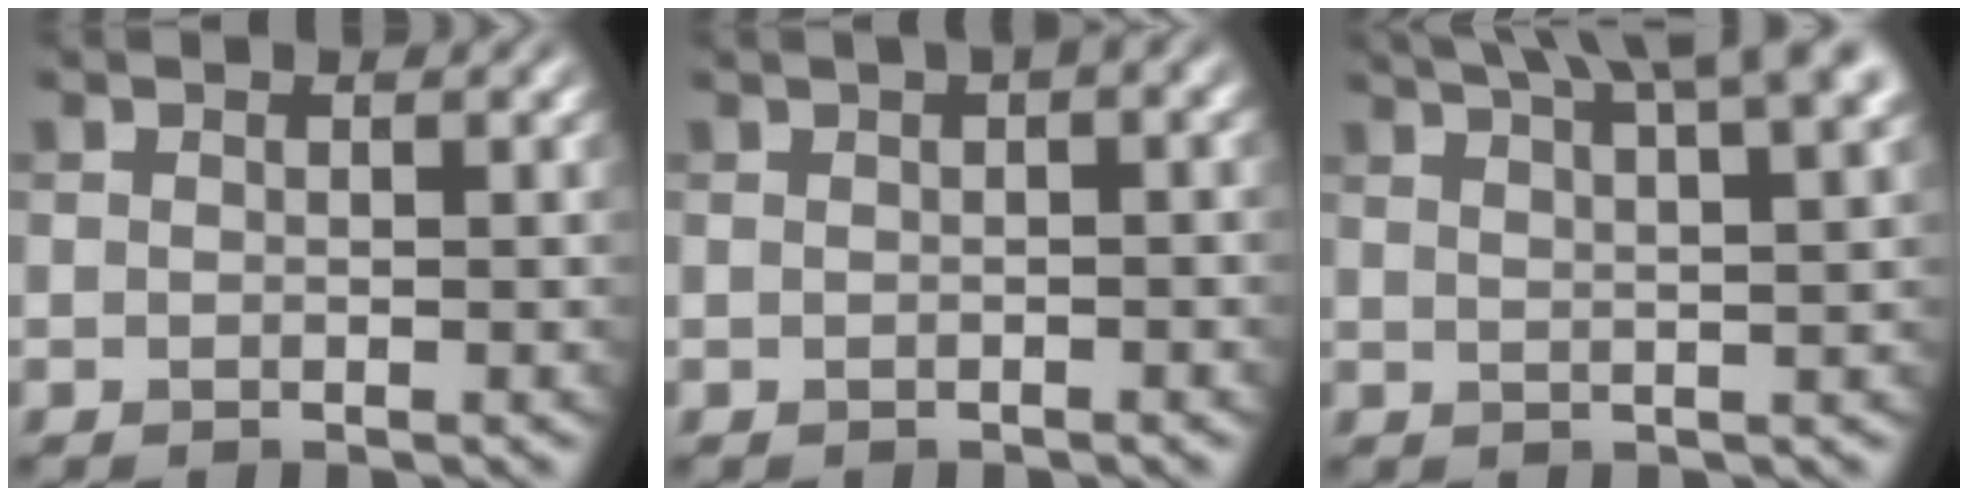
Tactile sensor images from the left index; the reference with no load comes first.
{"total": 2.7, "force": [0.9, 0.8, 2.4], "torque": [-0.024, 0.010, 0.006]}
{"total": 10.8, "force": [7.3, 3.2, 7.2], "torque": [-0.068, 0.047, 0.064]}